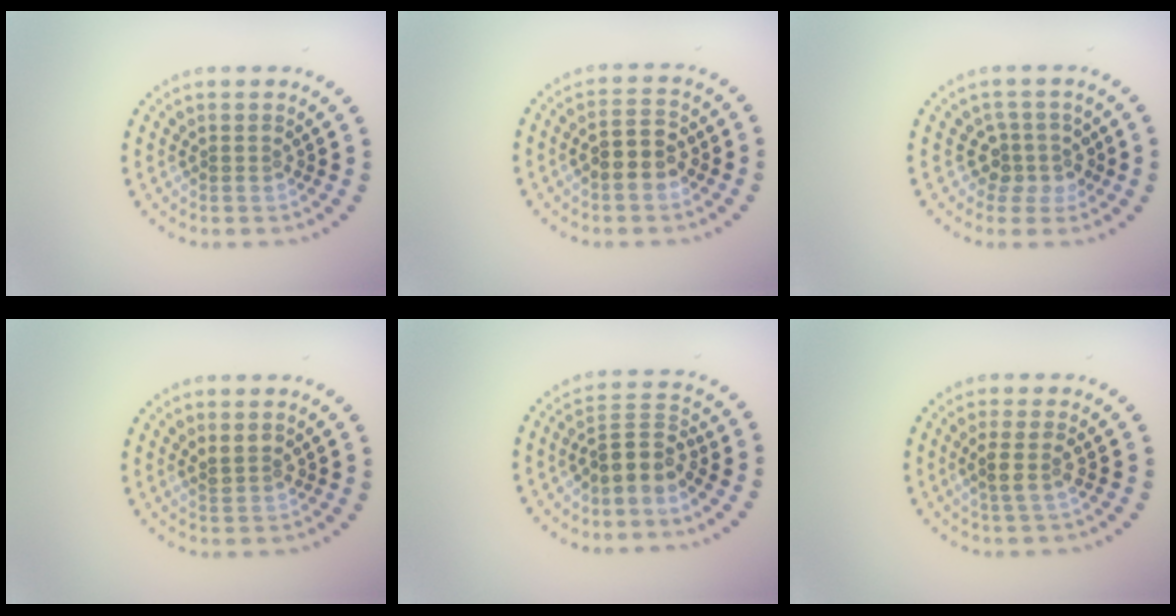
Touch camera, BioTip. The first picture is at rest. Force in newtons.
{"total": 3.0, "press": 2.9, "slide": 0.6}
{"total": 2.5, "press": 1.9, "slide": 1.5}
{"total": 1.3, "press": 1.2, "slide": 0.5}
{"total": 3.1, "press": 2.4, "slide": 2.0}
{"total": 2.0, "press": 1.6, "slide": 1.3}